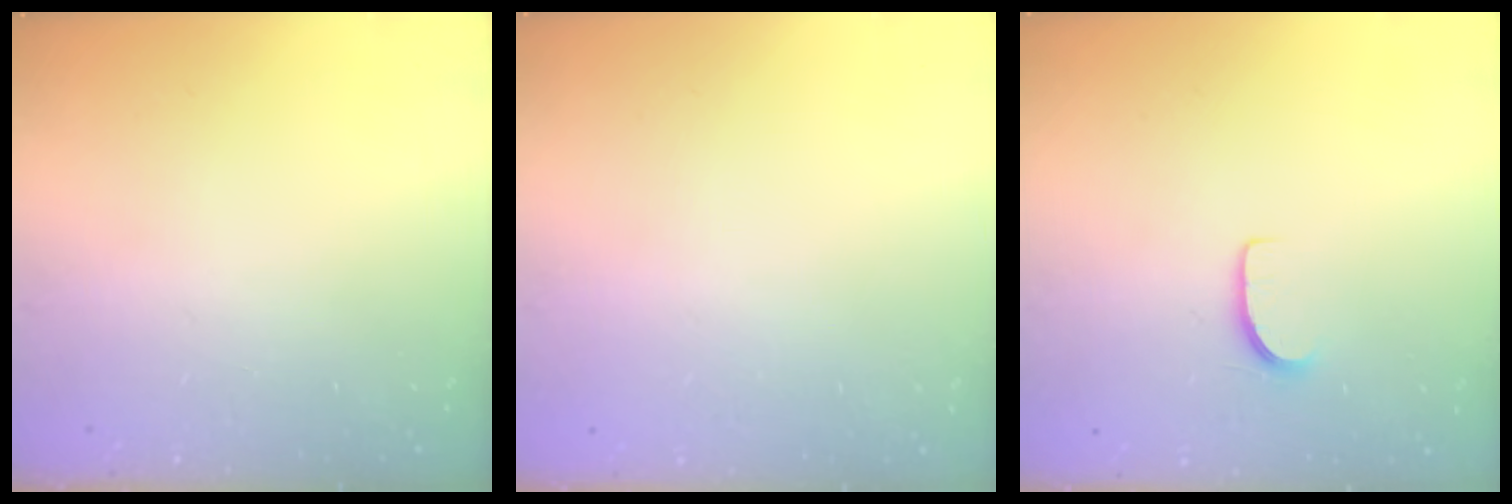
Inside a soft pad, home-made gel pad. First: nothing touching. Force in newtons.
{"total": 0.0}
{"total": 5.4, "press": 5.3, "slide": 0.5}